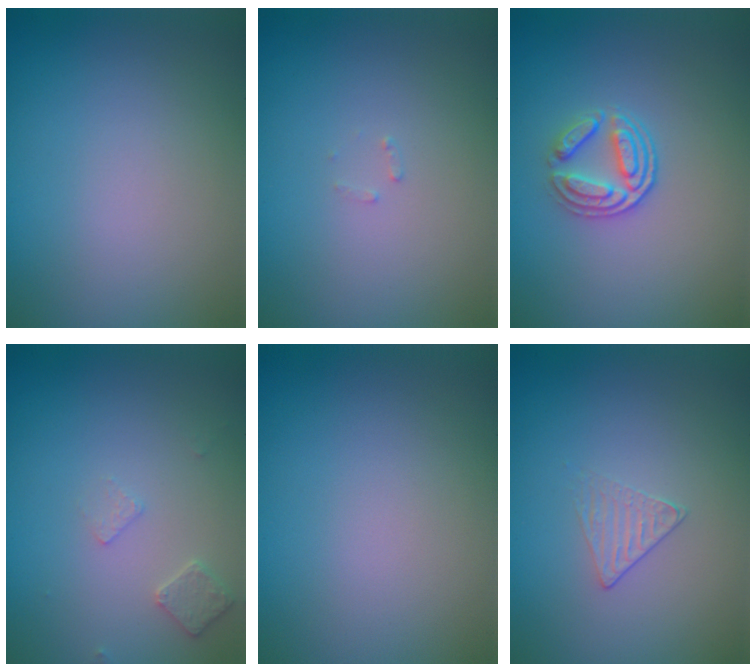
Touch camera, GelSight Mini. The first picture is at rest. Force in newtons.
{"total": 0.6, "press": 0.6, "slide": 0.1}
{"total": 2.6, "press": 2.1, "slide": 1.6}
{"total": 1.5, "press": 1.4, "slide": 0.3}
{"total": 0.0}
{"total": 1.1, "press": 0.5, "slide": 1.0}